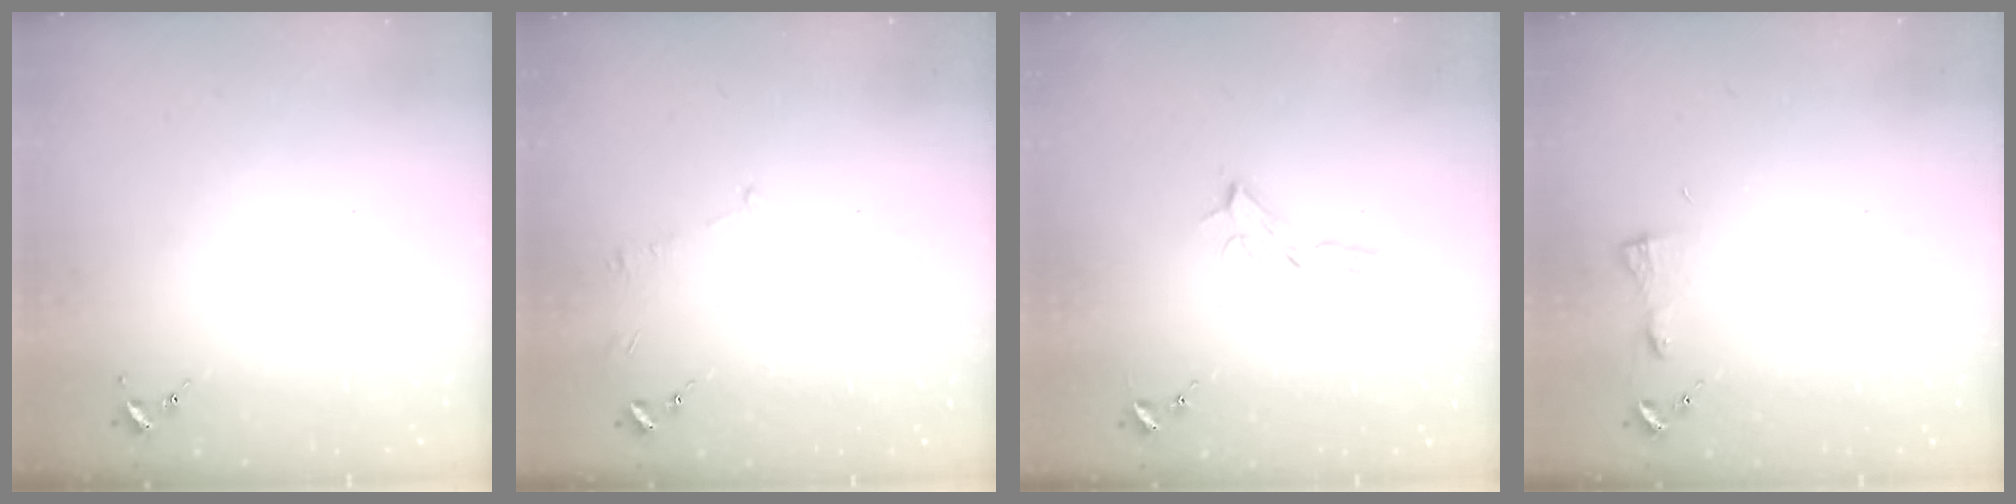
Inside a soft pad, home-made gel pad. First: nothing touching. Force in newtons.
{"total": 4.5, "press": 4.2, "slide": 1.4}
{"total": 5.9, "press": 5.9, "slide": 0.5}
{"total": 3.2, "press": 3.1, "slide": 0.3}